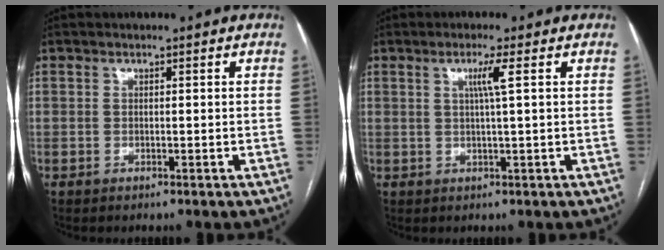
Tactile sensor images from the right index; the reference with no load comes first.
{"total": 2.9, "force": [0.9, -0.7, 2.7], "torque": [-0.053, -0.002, 0.016]}